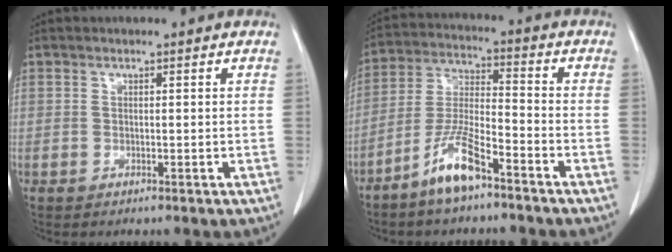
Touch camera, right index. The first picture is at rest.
{"total": 9.1, "force": [-6.3, 1.6, 6.4], "torque": [-0.140, -0.011, -0.126]}